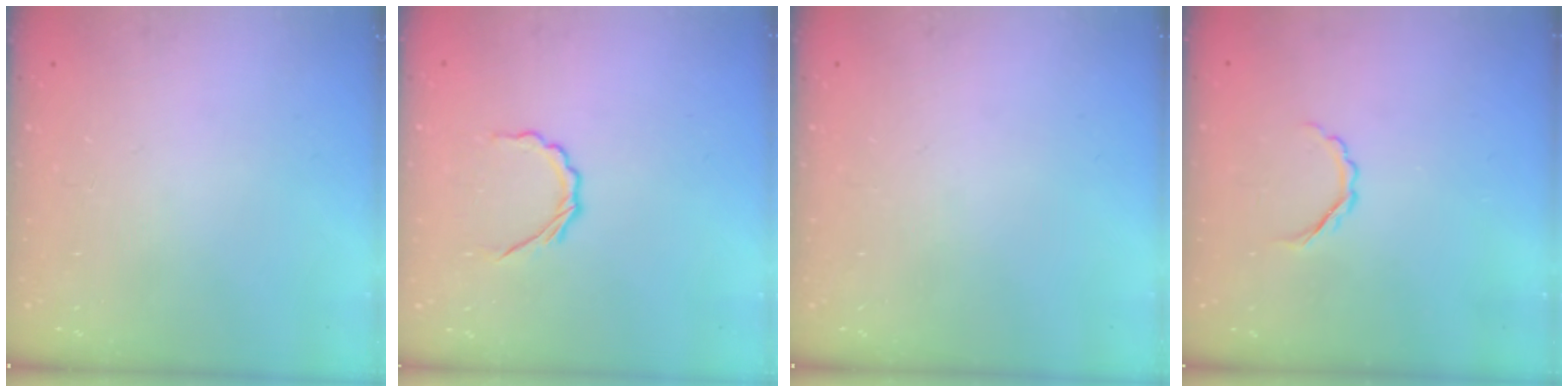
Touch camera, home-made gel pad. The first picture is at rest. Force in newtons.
{"total": 4.6, "press": 4.3, "slide": 1.5}
{"total": 0.0}
{"total": 2.9, "press": 2.8, "slide": 0.8}